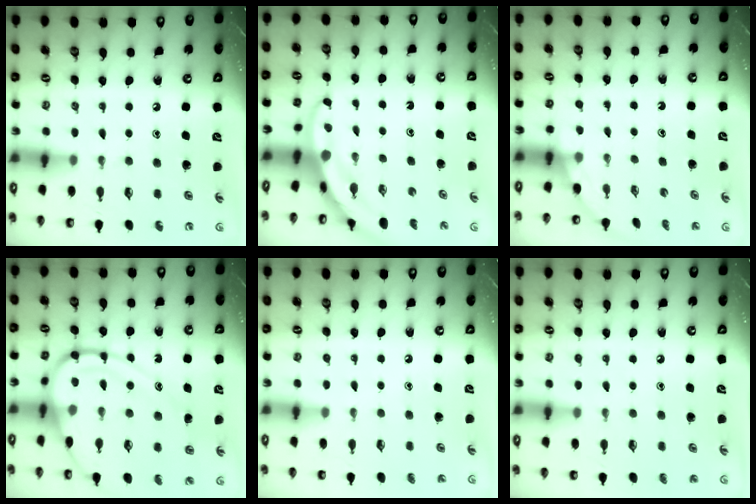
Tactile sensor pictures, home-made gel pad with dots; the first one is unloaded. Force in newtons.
{"total": 3.6, "press": 3.6, "slide": 0.4}
{"total": 0.9, "press": 0.9, "slide": 0.2}
{"total": 15.5, "press": 15.4, "slide": 1.1}
{"total": 1.7, "press": 1.7, "slide": 0.2}
{"total": 4.1, "press": 4.1, "slide": 0.4}